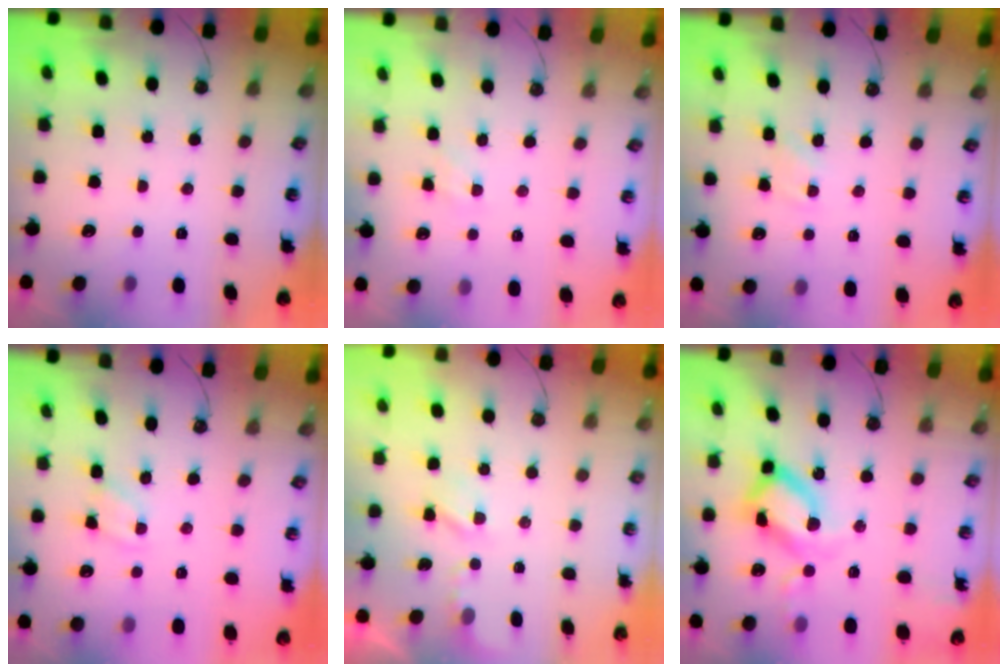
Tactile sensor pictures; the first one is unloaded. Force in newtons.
{"total": 2.1, "press": 2.1, "slide": 0.4}
{"total": 1.9, "press": 1.9, "slide": 0.4}
{"total": 1.9, "press": 1.9, "slide": 0.3}
{"total": 2.7, "press": 2.7, "slide": 0.5}
{"total": 20.3, "press": 20.2, "slide": 1.8}